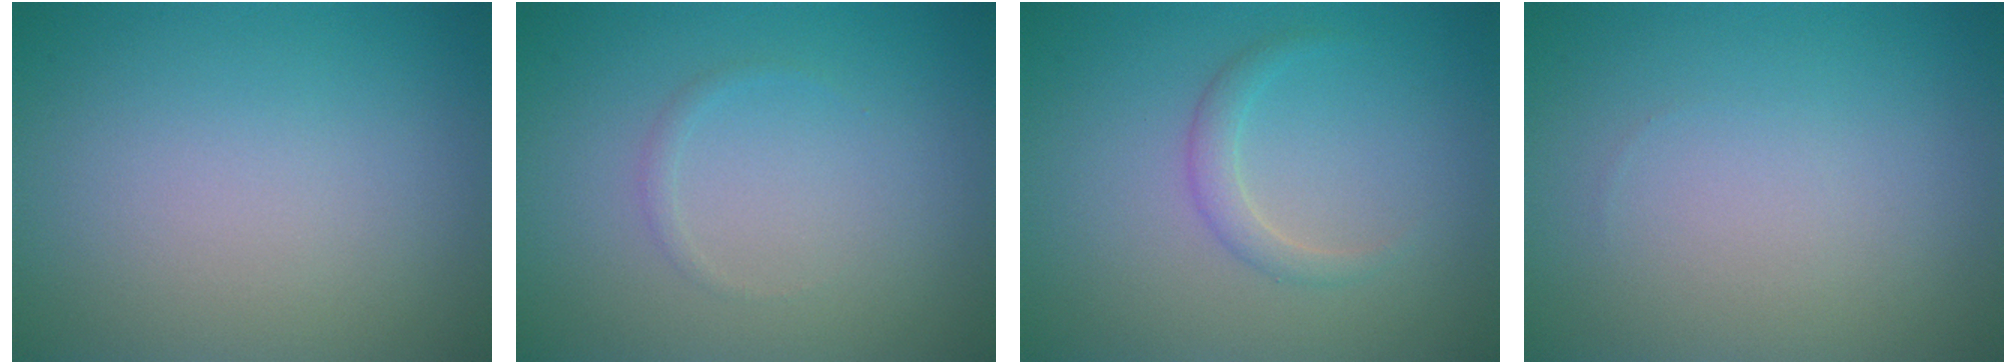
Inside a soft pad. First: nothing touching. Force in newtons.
{"total": 0.6, "press": 0.6, "slide": 0.1}
{"total": 1.5, "press": 1.5, "slide": 0.1}
{"total": 0.0}